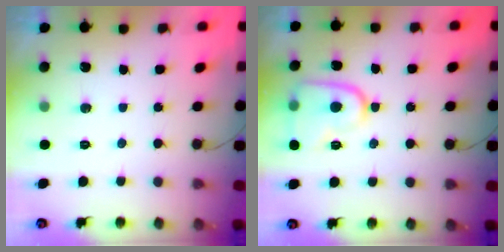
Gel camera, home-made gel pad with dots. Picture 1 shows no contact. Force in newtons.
{"total": 10.4, "press": 10.4, "slide": 0.4}